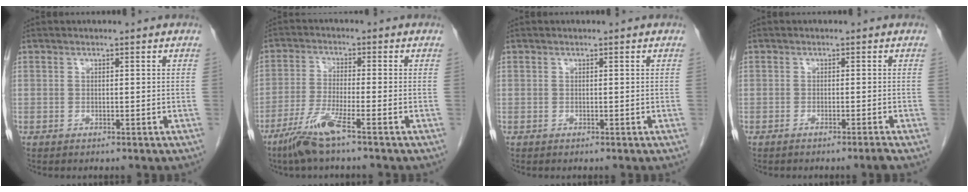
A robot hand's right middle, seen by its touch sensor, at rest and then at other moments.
{"total": 6.3, "force": [-4.2, -0.3, 4.8], "torque": [-0.101, -0.017, -0.088]}
{"total": 0.0}
{"total": 1.9, "force": [-1.4, -0.7, 1.0], "torque": [-0.015, 0.003, -0.026]}